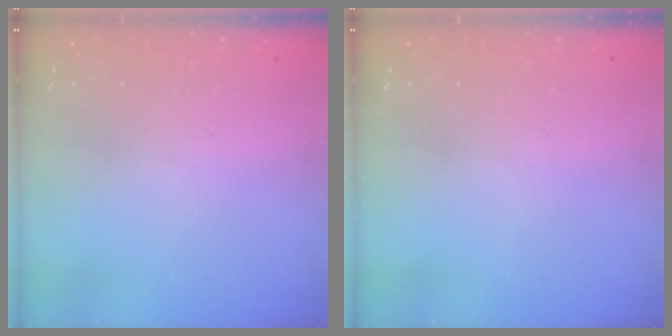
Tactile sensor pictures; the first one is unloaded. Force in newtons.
{"total": 0.0}